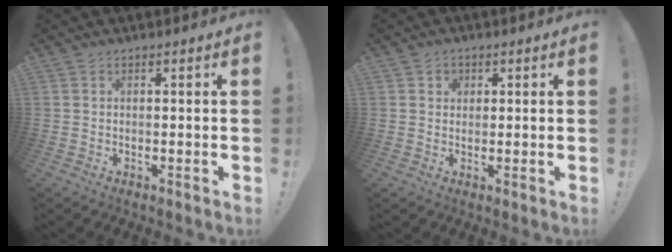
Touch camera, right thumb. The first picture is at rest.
{"total": 2.3, "force": [0.9, 2.1, 0.6], "torque": [-0.003, -0.004, 0.013]}